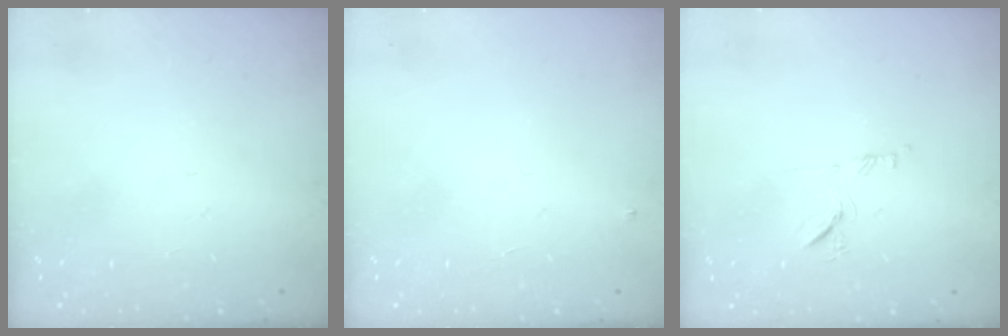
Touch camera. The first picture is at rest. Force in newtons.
{"total": 3.0, "press": 2.9, "slide": 0.4}
{"total": 7.5, "press": 7.5, "slide": 0.8}